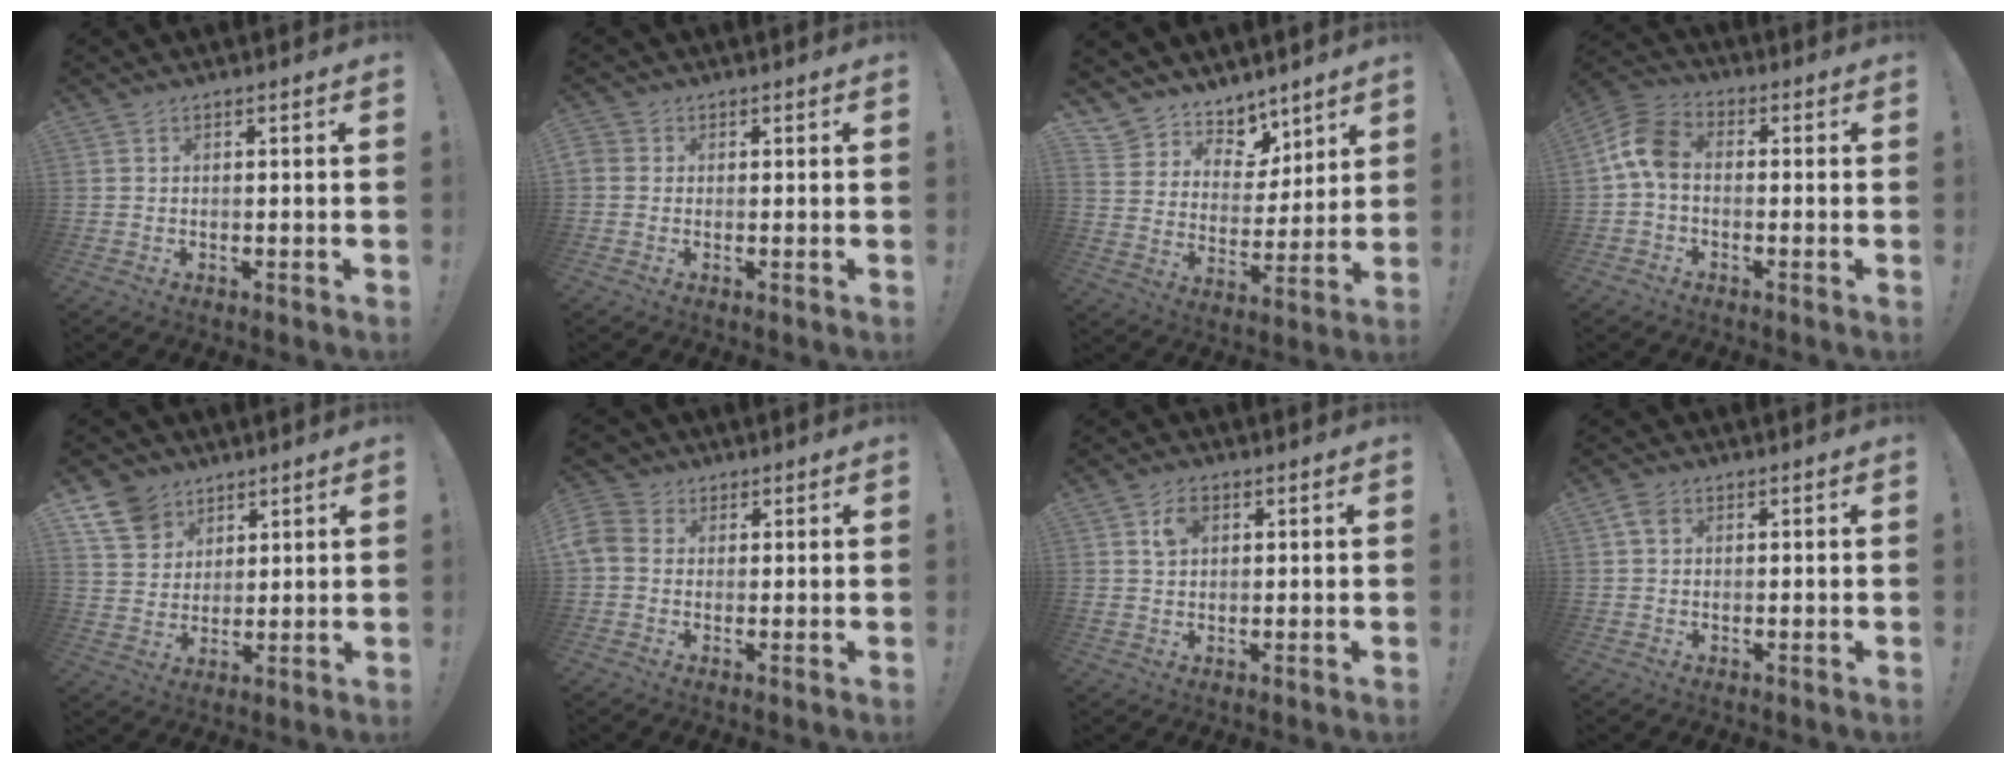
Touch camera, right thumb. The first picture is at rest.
{"total": 2.2, "force": [0.2, 2.0, 0.9], "torque": [-0.018, 0.004, 0.006]}
{"total": 8.3, "force": [6.4, 5.2, 0.3], "torque": [-0.012, -0.069, 0.127]}
{"total": 9.5, "force": [-0.1, 6.2, 7.2], "torque": [-0.146, 0.011, 0.004]}
{"total": 10.8, "force": [6.8, 7.8, 3.0], "torque": [-0.056, -0.039, 0.137]}
{"total": 6.3, "force": [0.9, 5.4, 3.1], "torque": [-0.077, 0.000, 0.018]}
{"total": 4.2, "force": [1.6, 2.9, 2.5], "torque": [-0.046, 0.004, 0.030]}
{"total": 3.1, "force": [0.9, 2.3, 1.9], "torque": [-0.034, 0.004, 0.018]}